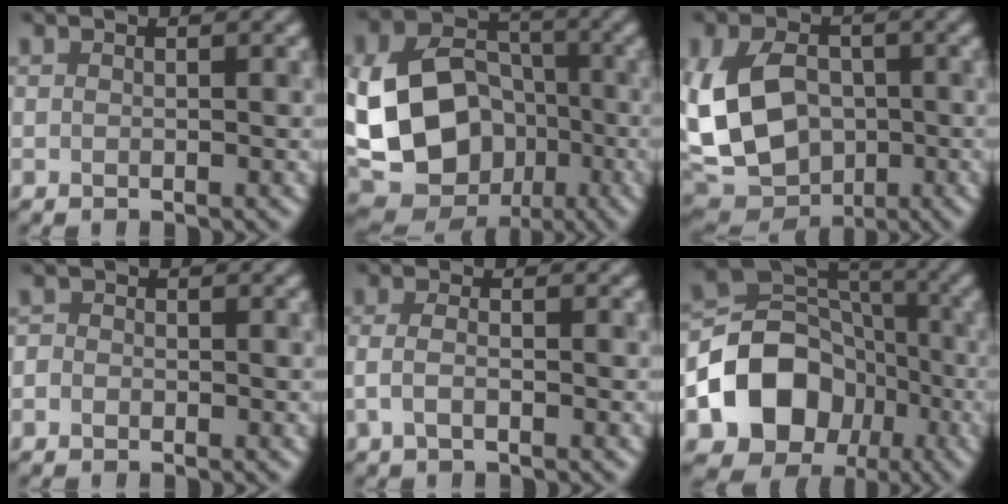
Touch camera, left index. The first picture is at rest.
{"total": 14.3, "force": [-2.7, 11.6, 7.8], "torque": [-0.142, -0.027, -0.041]}
{"total": 10.1, "force": [-0.7, 7.5, 6.6], "torque": [-0.148, -0.012, -0.011]}
{"total": 0.7, "force": [-0.4, 0.6, 0.0], "torque": [0.003, -0.003, -0.013]}
{"total": 1.5, "force": [-0.7, 0.4, 1.2], "torque": [-0.028, -0.001, -0.018]}
{"total": 10.1, "force": [-3.5, 8.2, 4.7], "torque": [-0.062, -0.001, -0.064]}